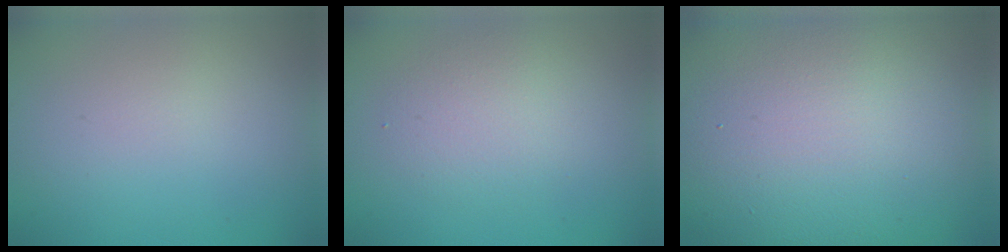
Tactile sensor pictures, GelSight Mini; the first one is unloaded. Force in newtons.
{"total": 2.7, "press": 2.7, "slide": 0.2}
{"total": 18.4, "press": 18.4, "slide": 0.8}